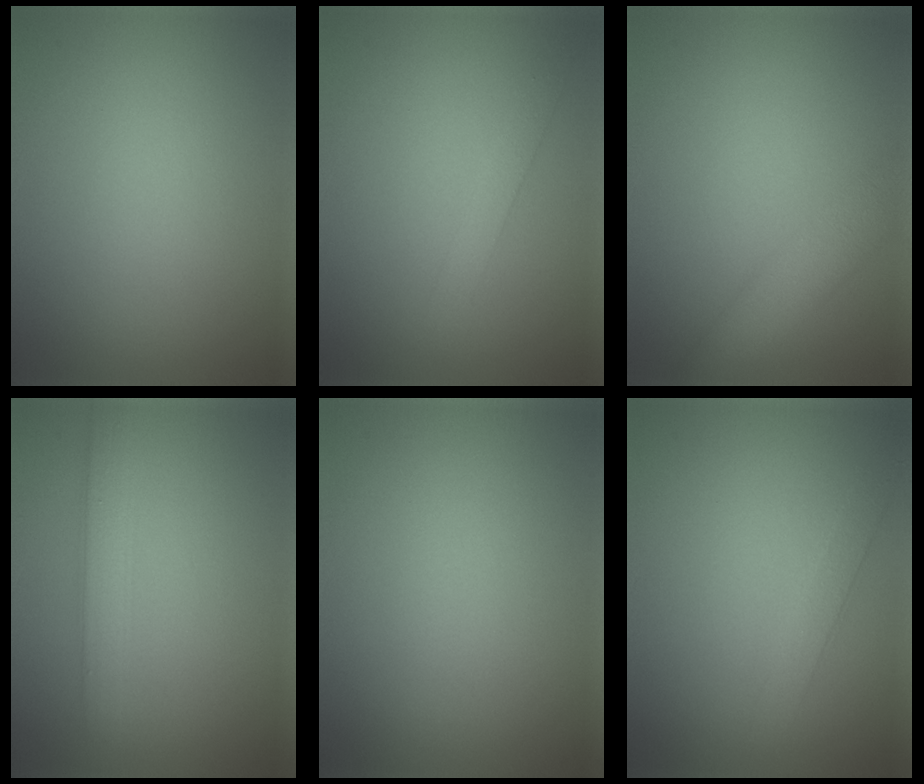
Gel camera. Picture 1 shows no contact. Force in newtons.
{"total": 1.8, "press": 1.8, "slide": 0.1}
{"total": 4.6, "press": 4.6, "slide": 0.3}
{"total": 2.8, "press": 2.8, "slide": 0.0}
{"total": 0.0}
{"total": 2.3, "press": 2.3, "slide": 0.1}